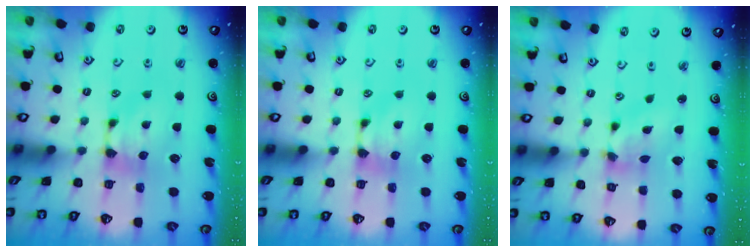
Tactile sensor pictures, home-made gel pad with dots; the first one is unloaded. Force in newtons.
{"total": 0.0}
{"total": 3.2, "press": 2.8, "slide": 1.6}